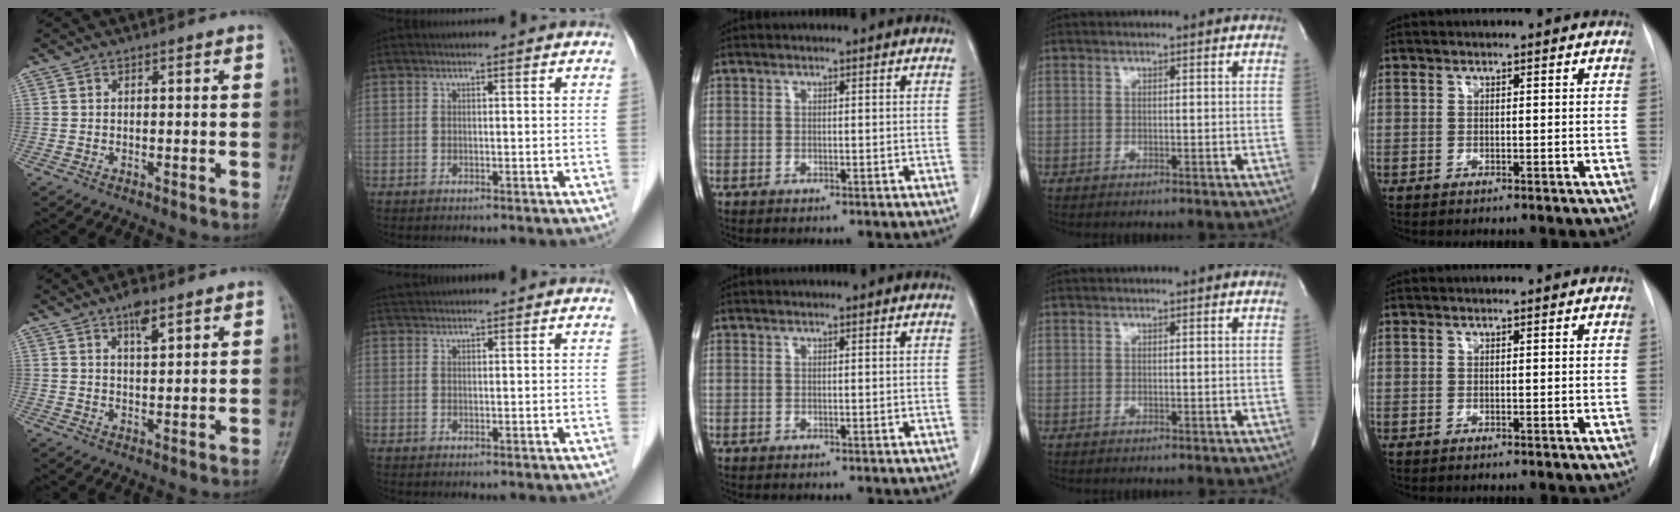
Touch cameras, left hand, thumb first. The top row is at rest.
{"thumb": {"total": 4.6, "force": [2.8, 1.5, 3.2], "torque": [-0.048, -0.012, 0.047]}, "index": {"total": 3.1, "force": [3.0, 0.5, 0.7], "torque": [-0.010, 0.032, 0.053]}}